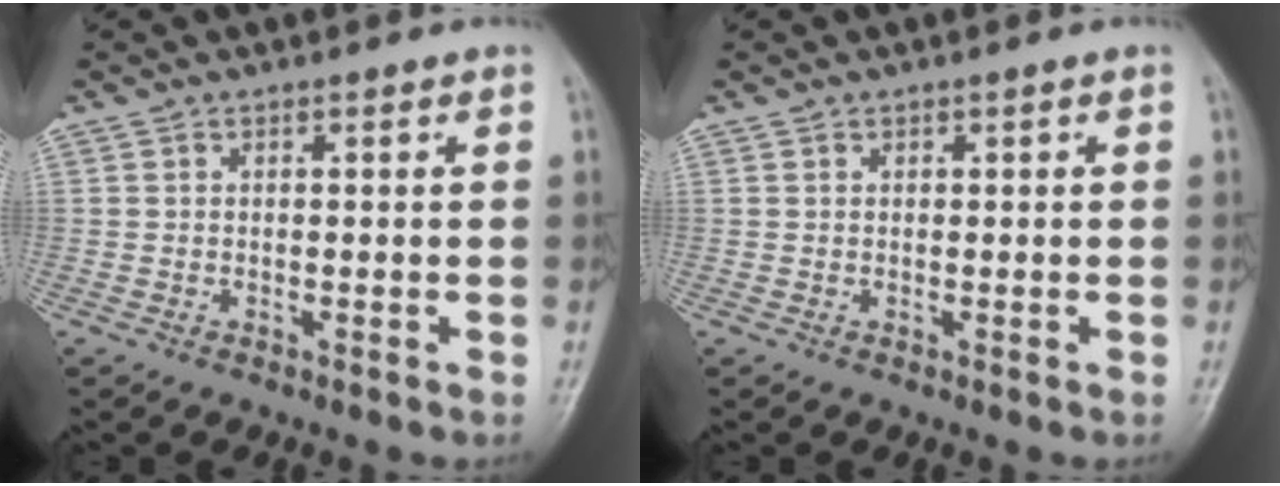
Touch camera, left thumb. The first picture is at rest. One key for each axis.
{"total": 0.0}